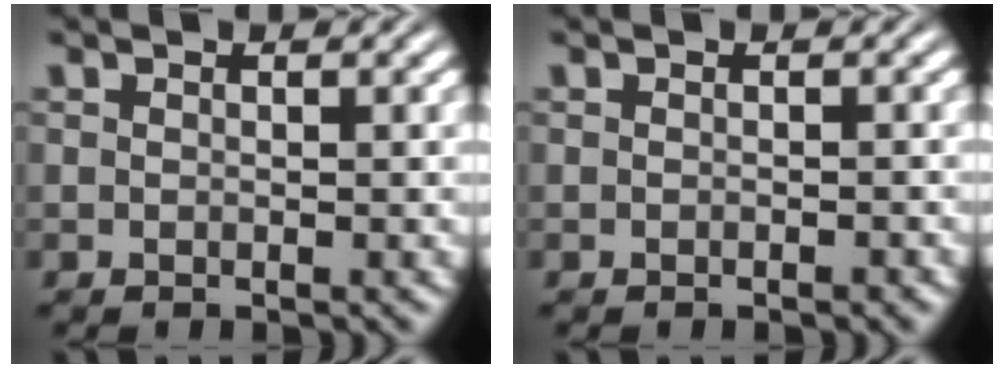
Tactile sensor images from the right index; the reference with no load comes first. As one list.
[{"total": 0.5, "force": [-0.5, 0.0, 0.1], "torque": [-0.001, 0.004, -0.011]}]